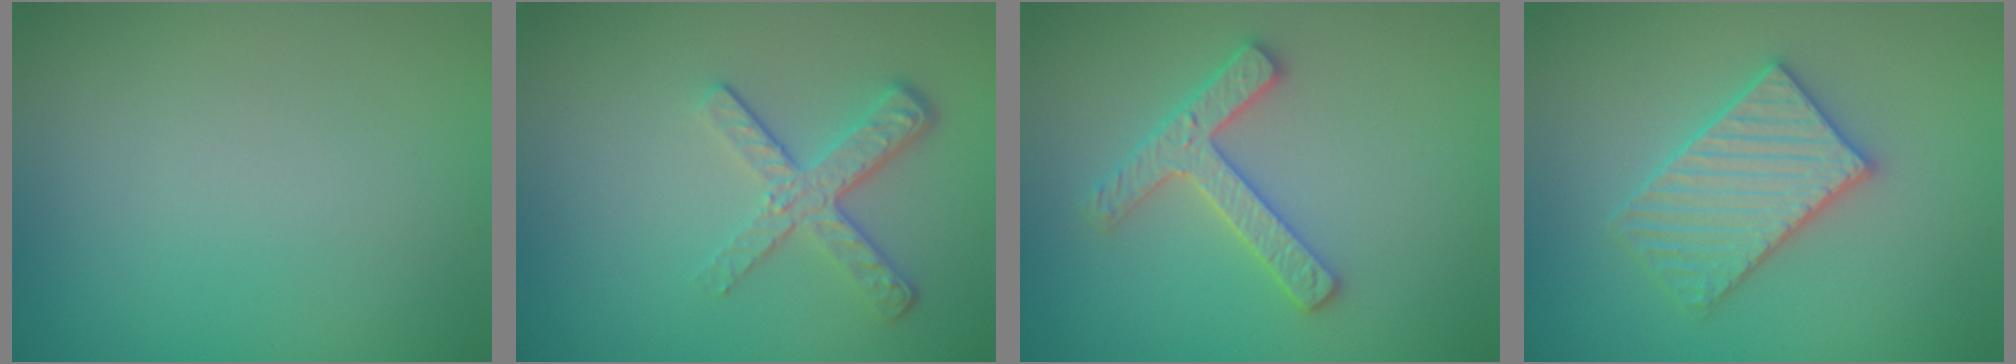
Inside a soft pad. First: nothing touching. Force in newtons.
{"total": 3.5, "press": 2.6, "slide": 2.4}
{"total": 2.9, "press": 2.8, "slide": 0.6}
{"total": 3.7, "press": 3.7, "slide": 0.6}